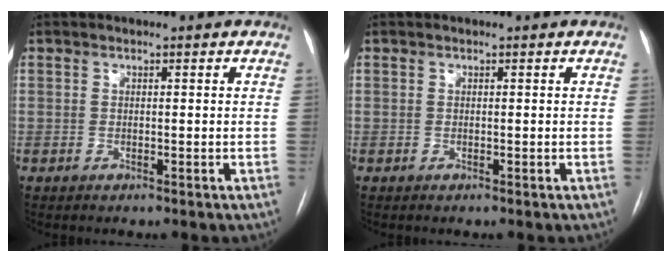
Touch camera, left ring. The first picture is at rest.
{"total": 0.0}